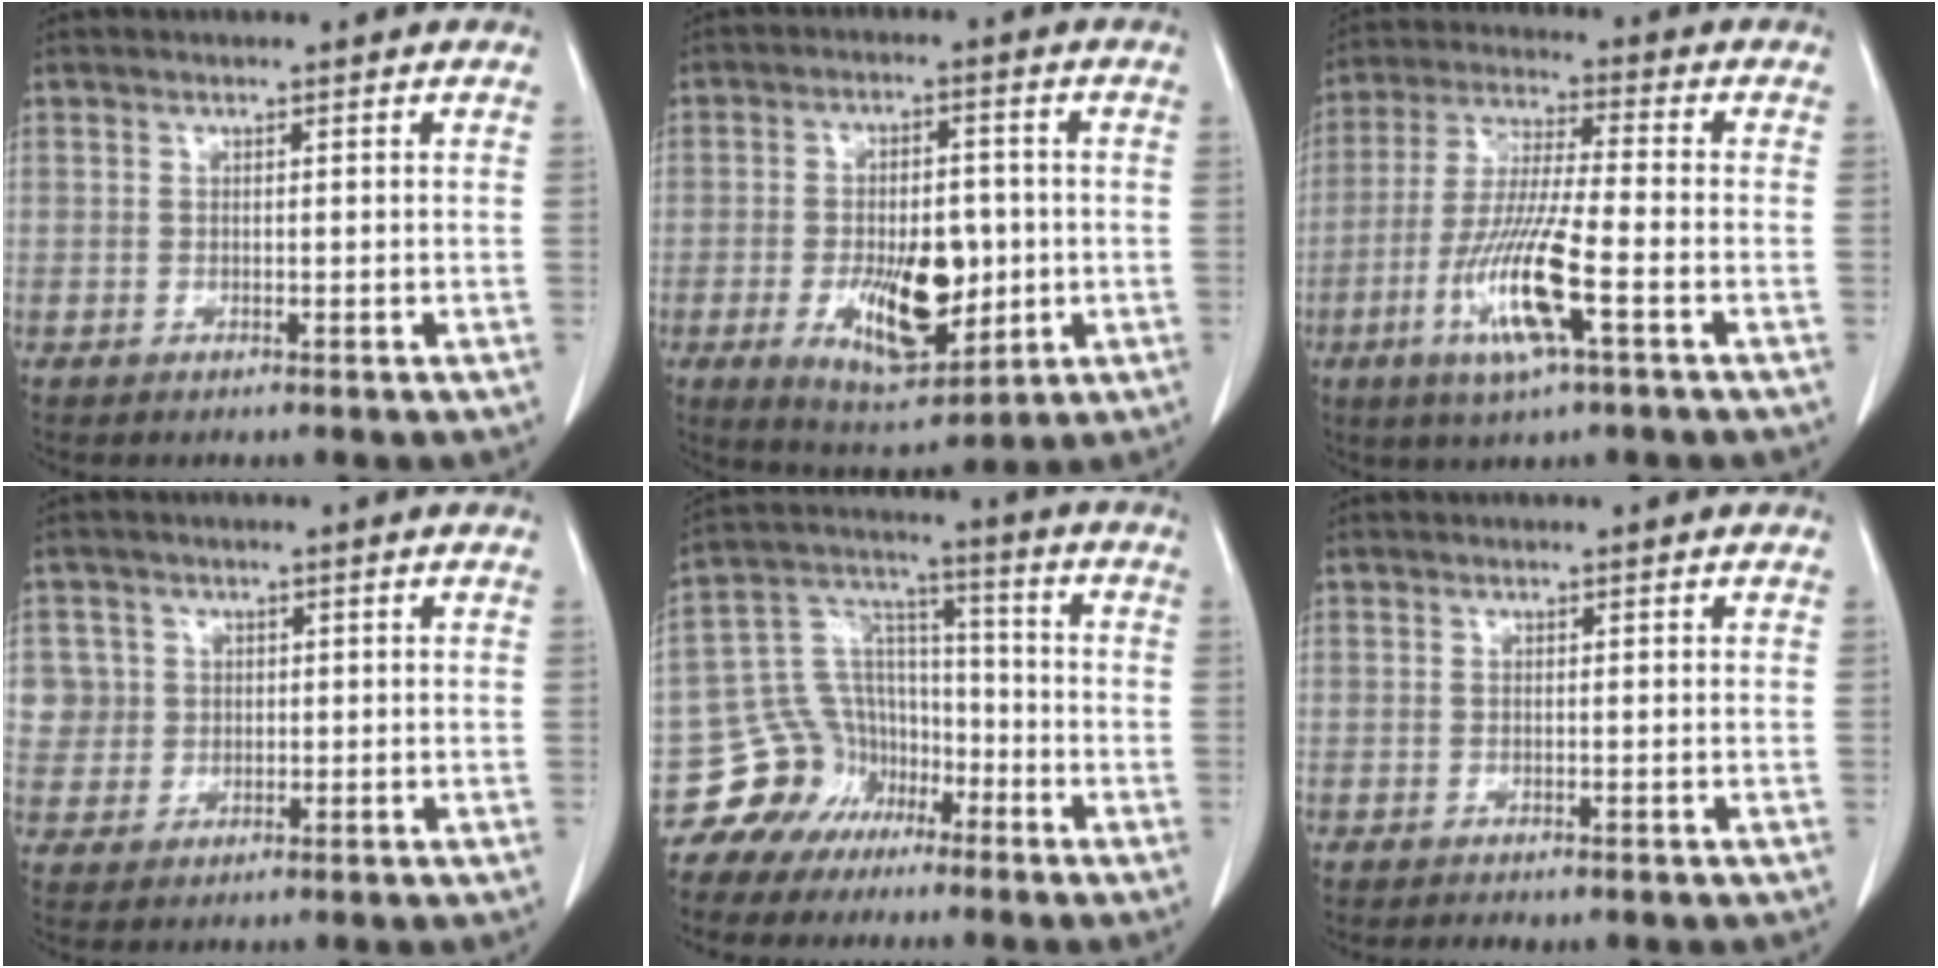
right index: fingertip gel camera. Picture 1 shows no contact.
{"total": 12.1, "force": [-2.4, 5.3, 10.6], "torque": [-0.176, -0.004, -0.027]}
{"total": 12.5, "force": [-4.7, 0.8, 11.6], "torque": [-0.237, -0.018, -0.089]}
{"total": 5.5, "force": [1.3, 5.3, 0.1], "torque": [0.010, 0.015, 0.028]}
{"total": 10.5, "force": [-6.6, 8.0, 1.4], "torque": [-0.036, 0.056, -0.116]}
{"total": 1.2, "force": [-0.9, 0.4, 0.6], "torque": [-0.008, -0.002, -0.011]}